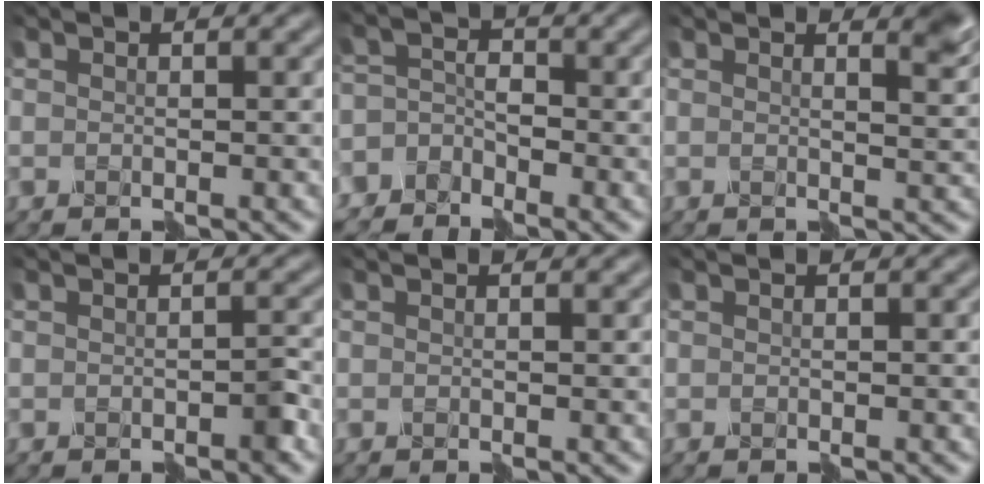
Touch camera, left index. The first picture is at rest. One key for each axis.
{"total": 3.4, "fx": -3.0, "fy": 1.6, "fz": -0.6, "tx": 0.025, "ty": 0.013, "tz": -0.054}
{"total": 3.6, "fx": 2.3, "fy": 1.4, "fz": 2.4, "tx": -0.009, "ty": 0.011, "tz": 0.022}
{"total": 1.6, "fx": -1.2, "fy": 0.4, "fz": 1.0, "tx": -0.020, "ty": 0.000, "tz": -0.020}
{"total": 0.7, "fx": 0.5, "fy": 0.2, "fz": 0.5, "tx": -0.005, "ty": 0.007, "tz": 0.008}
{"total": 0.0}